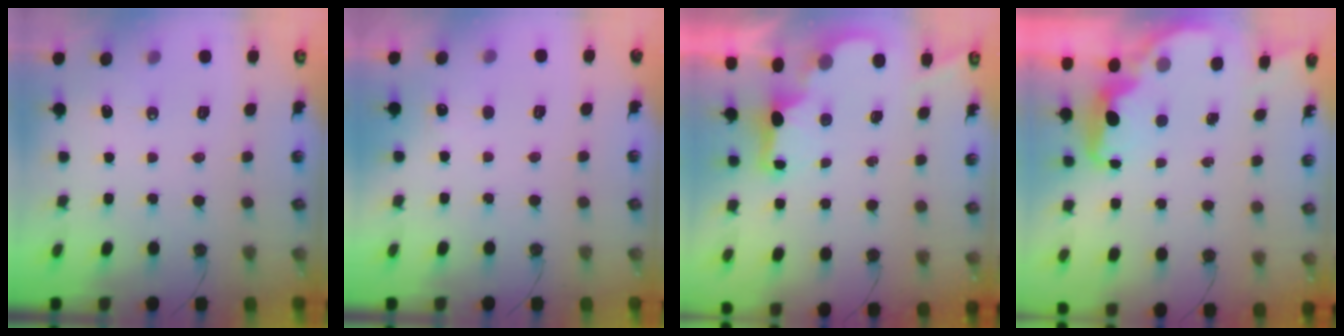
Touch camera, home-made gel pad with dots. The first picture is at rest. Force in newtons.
{"total": 2.5, "press": 2.3, "slide": 1.0}
{"total": 2.2, "press": 2.1, "slide": 0.7}
{"total": 2.5, "press": 2.4, "slide": 0.7}